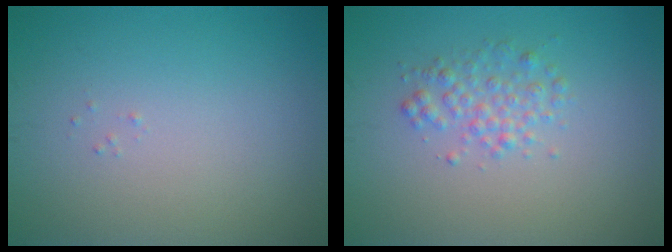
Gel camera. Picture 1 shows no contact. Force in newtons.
{"total": 2.0, "press": 2.0, "slide": 0.0}